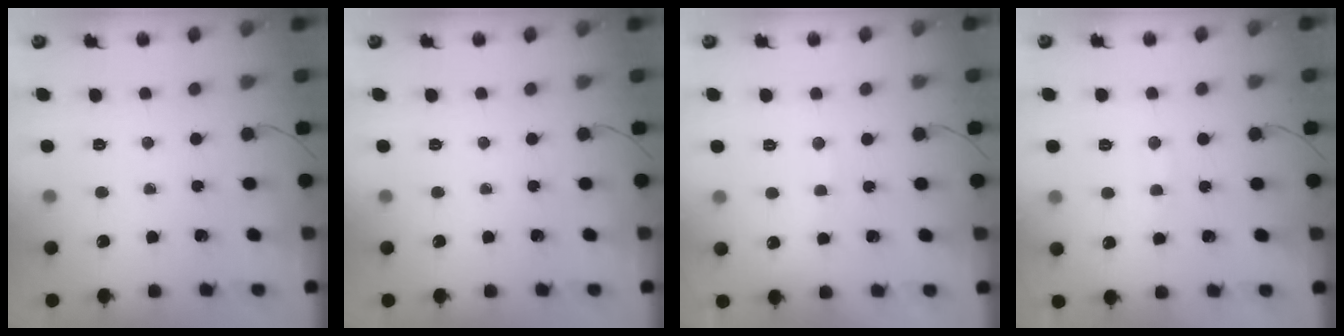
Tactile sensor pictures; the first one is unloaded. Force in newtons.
{"total": 0.0}
{"total": 6.8, "press": 6.7, "slide": 1.4}
{"total": 7.7, "press": 7.7, "slide": 1.1}